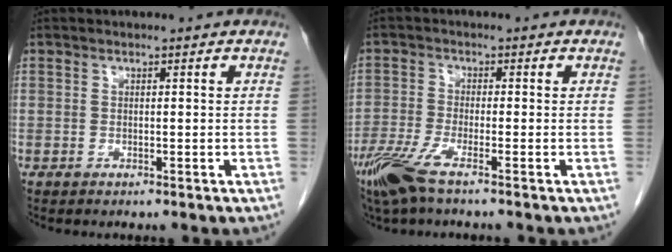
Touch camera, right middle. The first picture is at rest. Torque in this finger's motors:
{"motor_torque": [0.94, -1.19, 0.46, 0.14]}